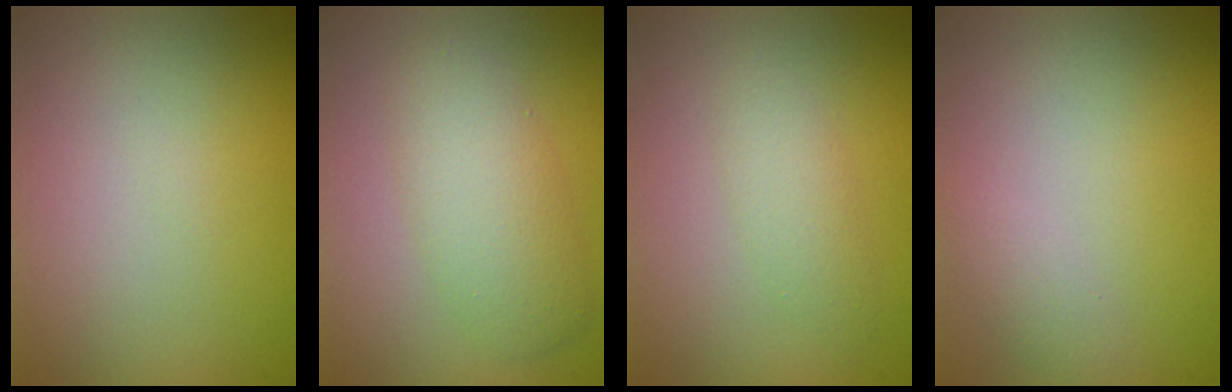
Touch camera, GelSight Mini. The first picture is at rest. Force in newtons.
{"total": 4.1, "press": 4.1, "slide": 0.1}
{"total": 1.9, "press": 1.9, "slide": 0.1}
{"total": 1.1, "press": 1.1, "slide": 0.1}